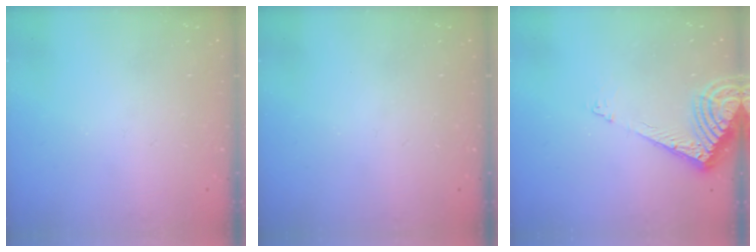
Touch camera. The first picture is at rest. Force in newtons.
{"total": 0.0}
{"total": 9.2, "press": 9.2, "slide": 0.7}